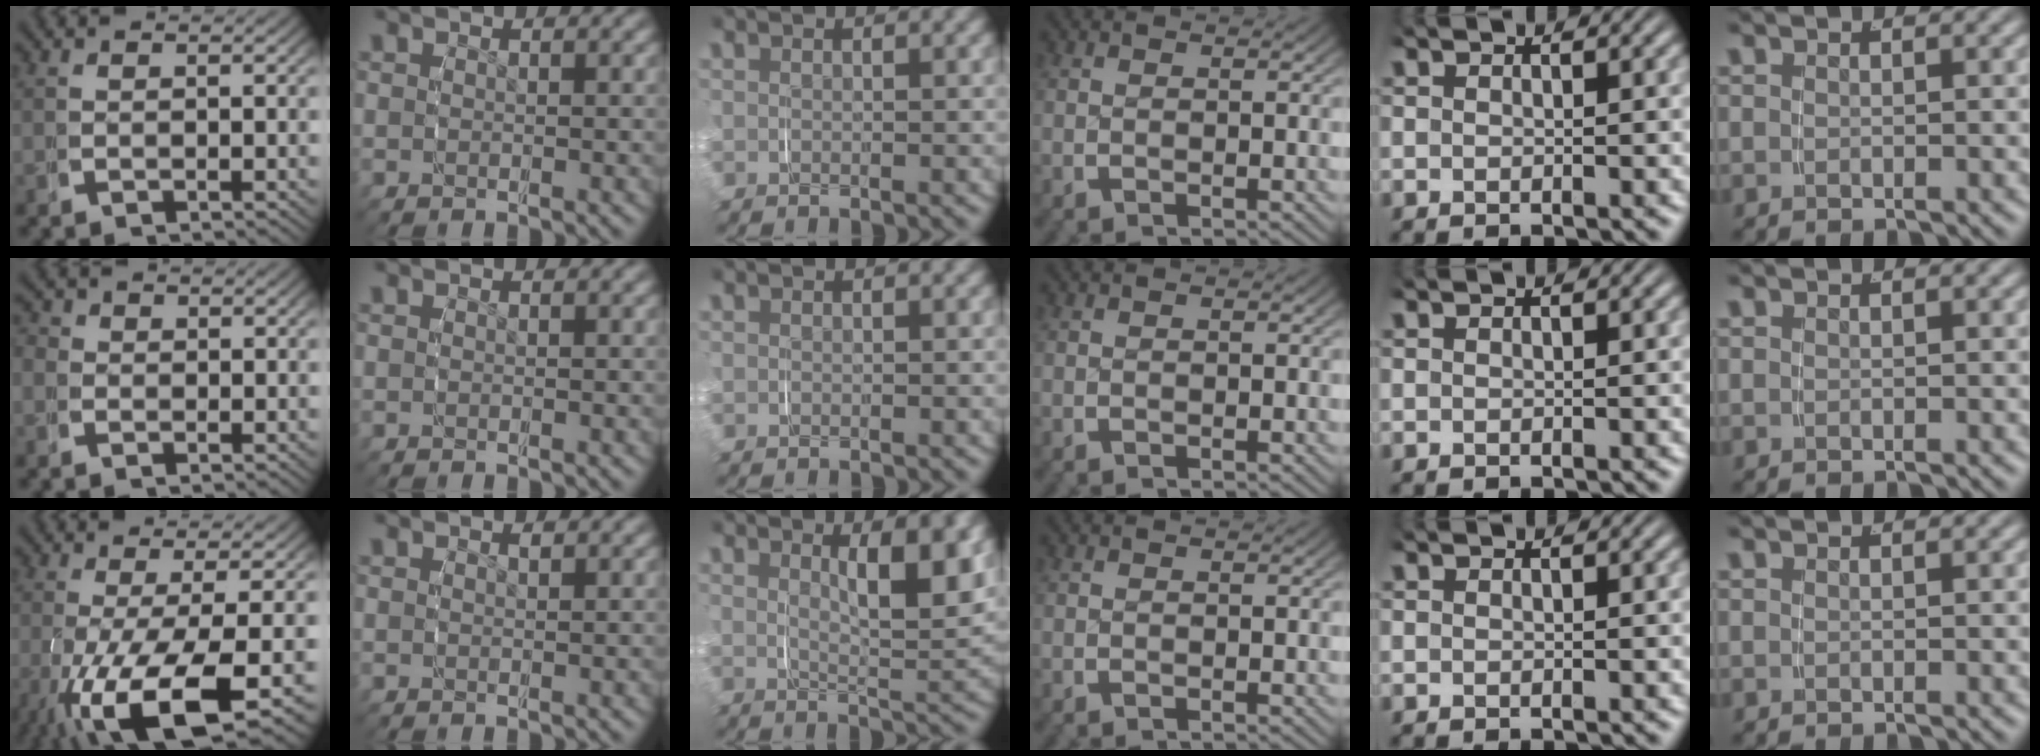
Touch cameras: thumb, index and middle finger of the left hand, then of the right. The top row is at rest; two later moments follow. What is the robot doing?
{"motion": "grasp_and_lifting", "object": "phone"}